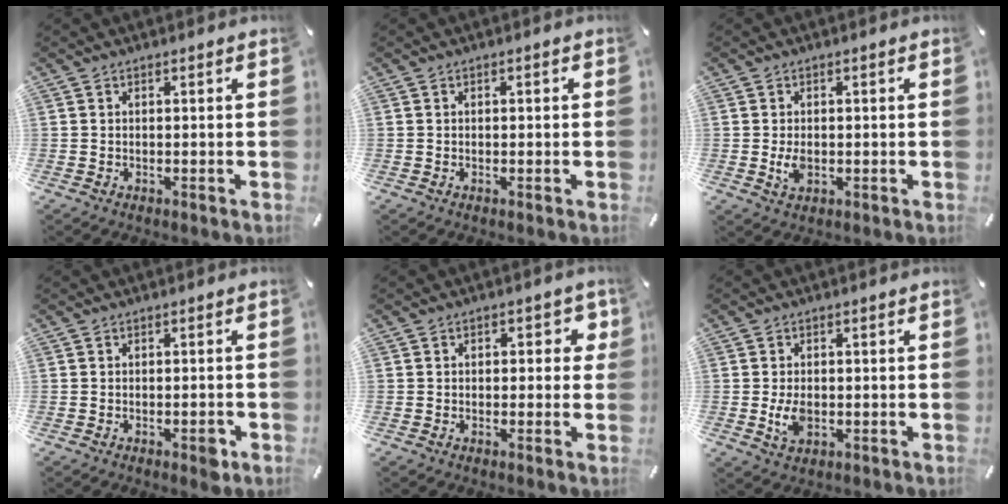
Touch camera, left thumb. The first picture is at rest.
{"total": 0.6, "force": [-0.1, 0.4, 0.4], "torque": [-0.008, 0.002, -0.003]}
{"total": 3.5, "force": [-0.4, 2.3, 2.6], "torque": [-0.060, -0.001, -0.010]}
{"total": 3.0, "force": [-1.3, 1.2, 2.4], "torque": [-0.037, 0.009, -0.022]}
{"total": 4.0, "force": [0.5, 2.8, 2.8], "torque": [-0.024, 0.000, -0.001]}
{"total": 4.8, "force": [-0.7, 3.2, 3.6], "torque": [-0.089, -0.004, -0.017]}